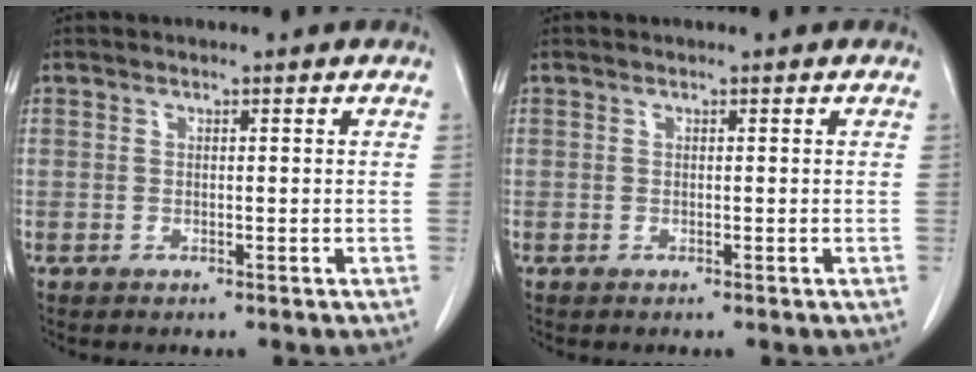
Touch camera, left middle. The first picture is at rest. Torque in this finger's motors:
{"motor_torque": [-0.08, 0.08, 0.00, 0.00]}